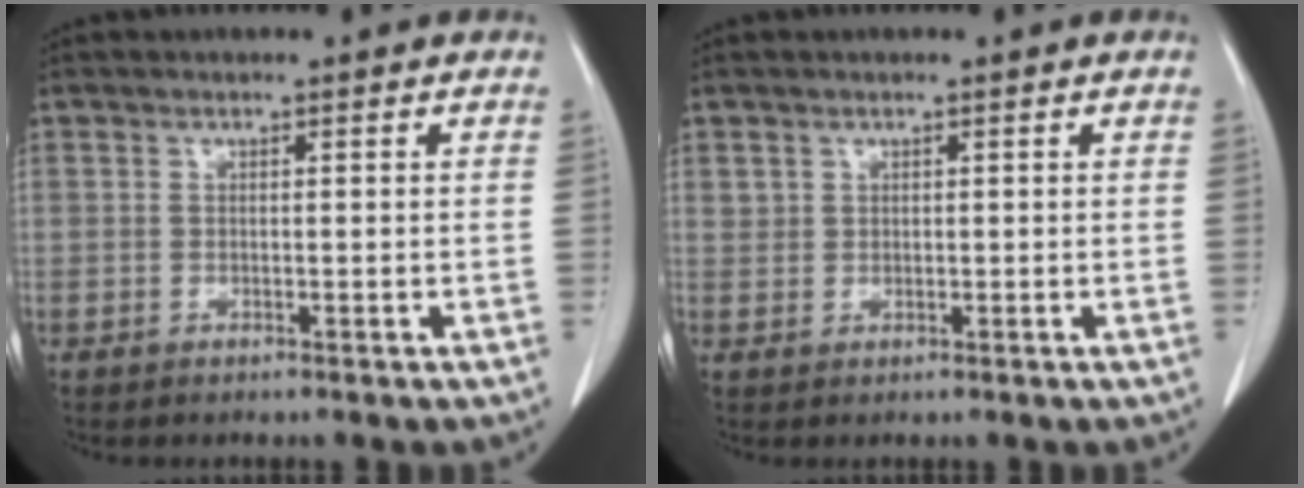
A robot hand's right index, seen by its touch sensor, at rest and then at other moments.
{"total": 1.3, "force": [0.7, 1.0, 0.1], "torque": [0.011, 0.002, 0.007]}